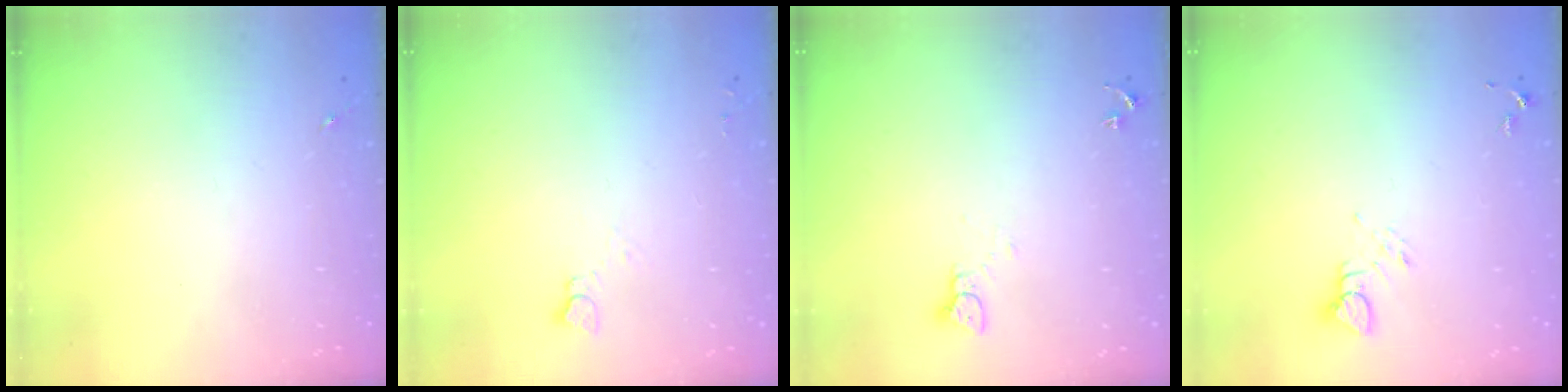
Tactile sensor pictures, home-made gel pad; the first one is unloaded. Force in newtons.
{"total": 2.5, "press": 2.5, "slide": 0.2}
{"total": 2.1, "press": 2.1, "slide": 0.2}
{"total": 3.8, "press": 3.7, "slide": 0.4}